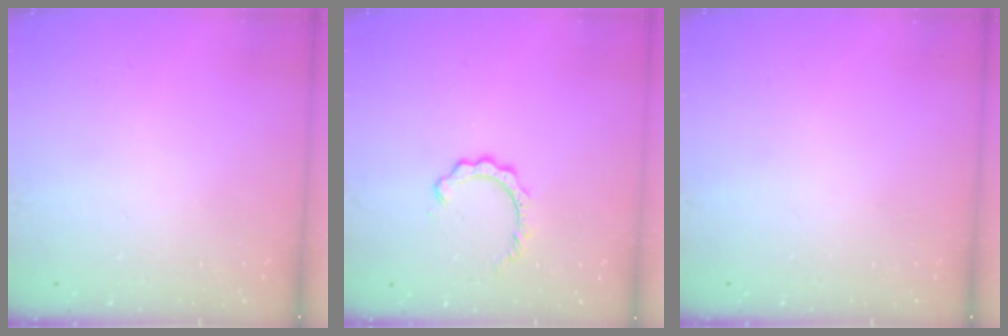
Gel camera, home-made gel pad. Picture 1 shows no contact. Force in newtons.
{"total": 2.9, "press": 2.9, "slide": 0.5}
{"total": 0.0}